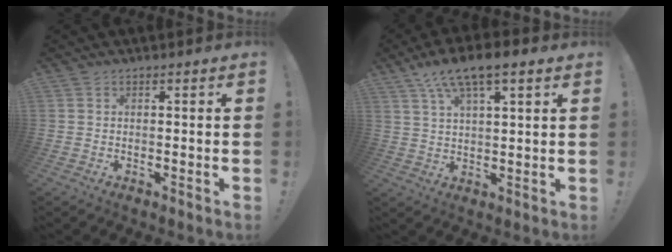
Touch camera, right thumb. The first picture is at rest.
{"total": 10.2, "force": [6.5, 3.0, 7.2], "torque": [-0.131, -0.022, 0.119]}